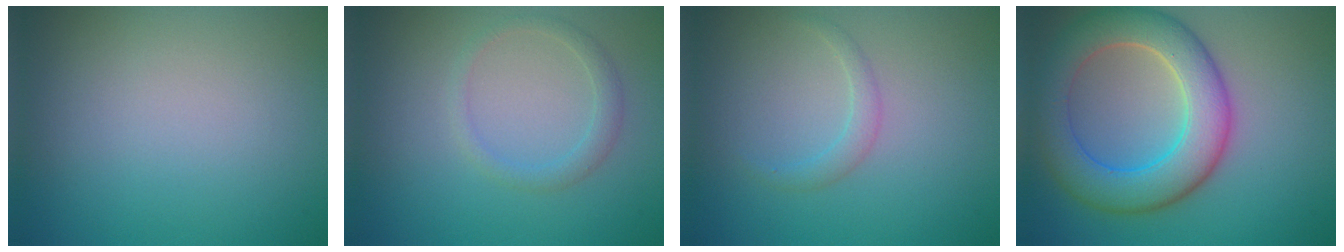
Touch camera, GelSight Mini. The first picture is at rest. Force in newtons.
{"total": 1.5, "press": 1.5, "slide": 0.1}
{"total": 1.3, "press": 1.3, "slide": 0.2}
{"total": 7.7, "press": 7.7, "slide": 0.4}